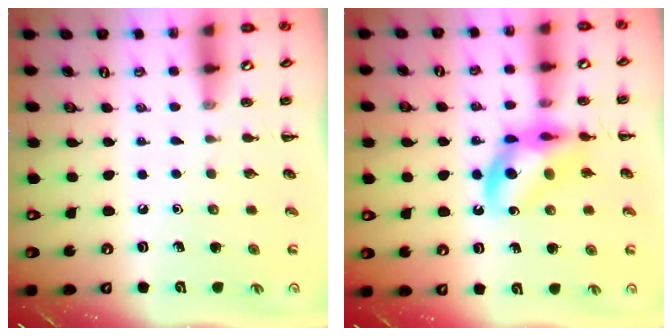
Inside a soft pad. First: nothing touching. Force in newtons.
{"total": 10.4, "press": 9.9, "slide": 3.1}